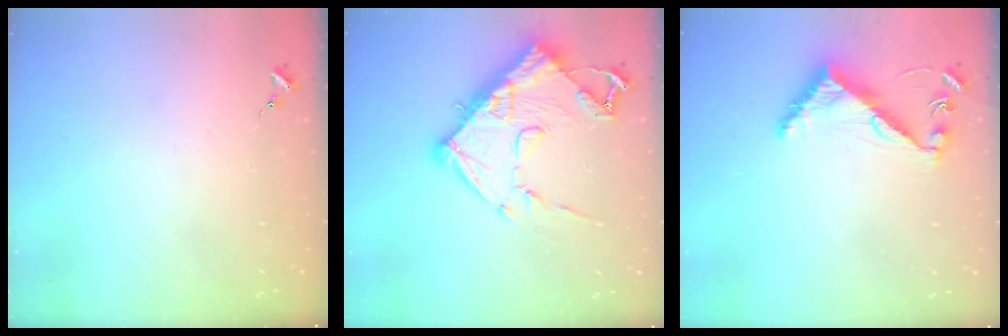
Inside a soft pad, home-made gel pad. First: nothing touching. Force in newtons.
{"total": 16.4, "press": 16.4, "slide": 1.4}
{"total": 8.0, "press": 8.0, "slide": 0.5}